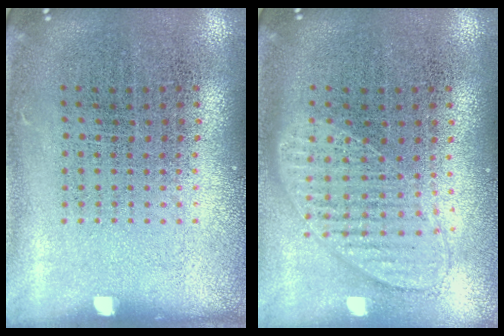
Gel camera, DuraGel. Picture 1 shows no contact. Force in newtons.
{"total": 1.0, "press": 1.0, "slide": 0.2}